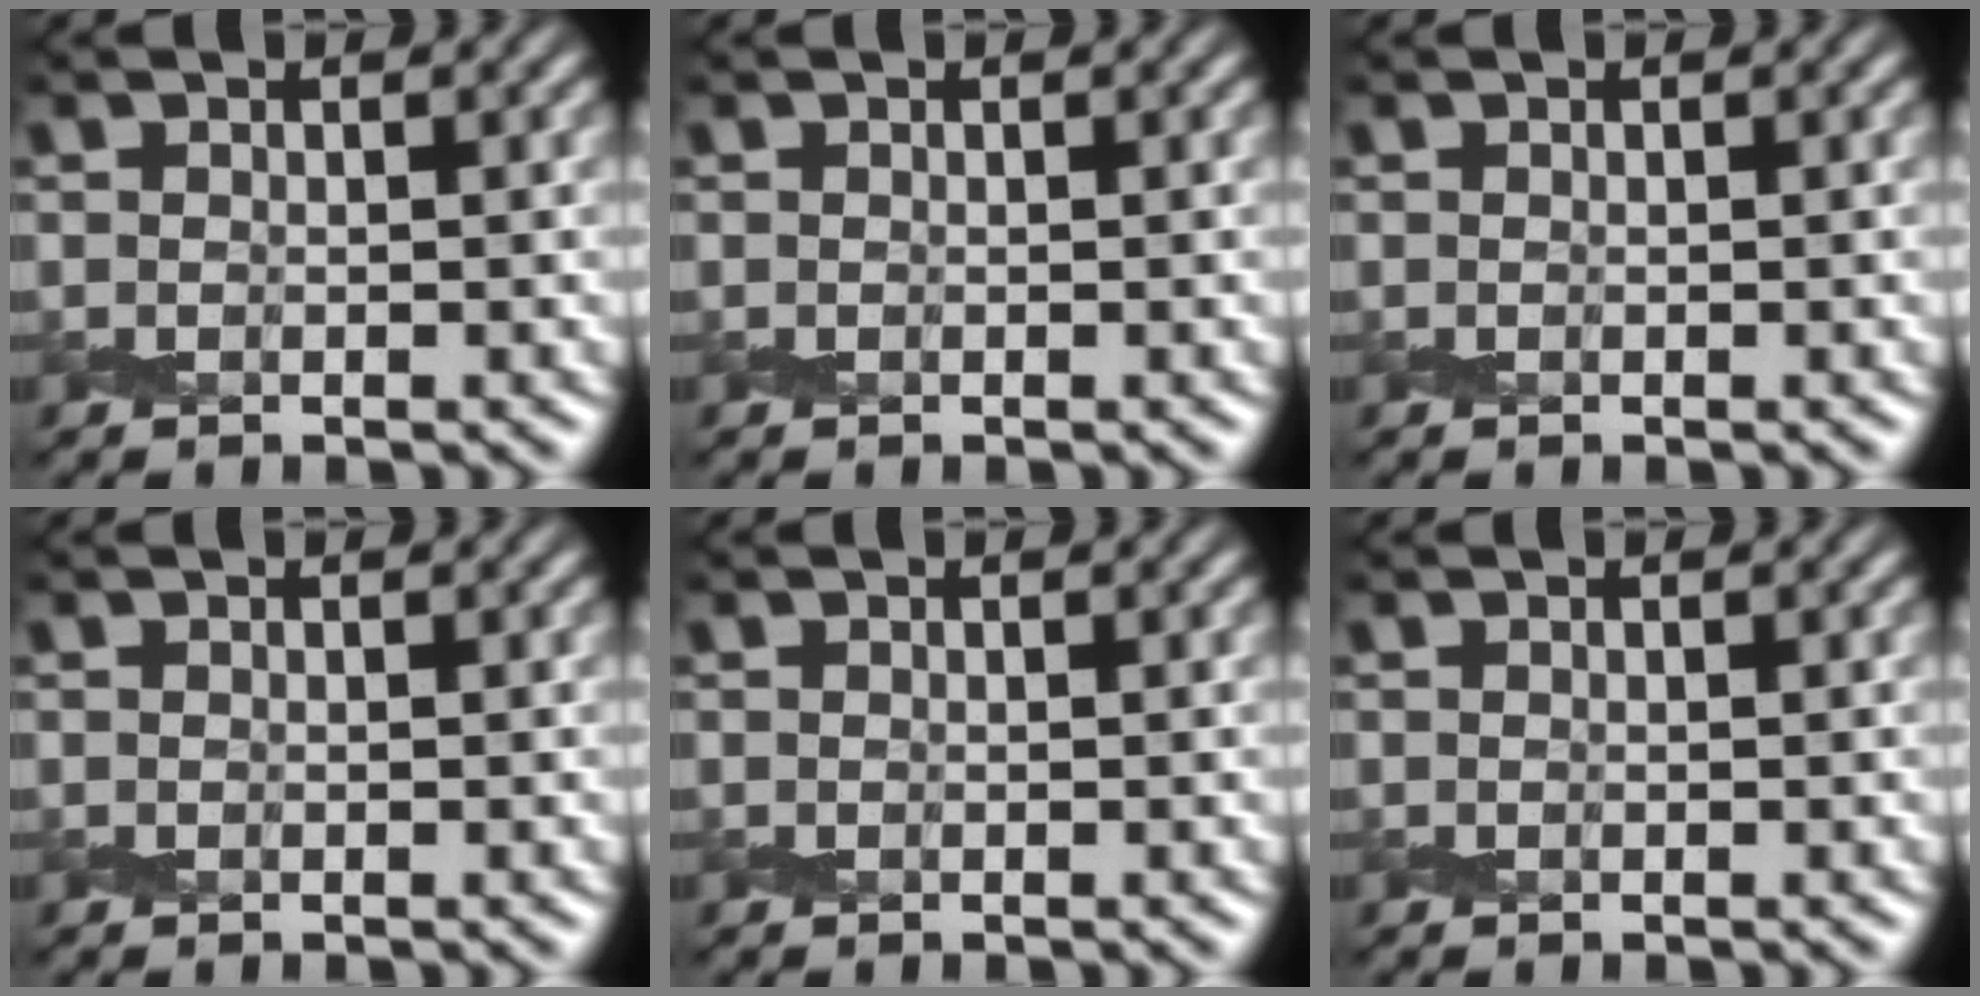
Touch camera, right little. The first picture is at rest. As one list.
[{"total": 0.0}, {"total": 0.0}, {"total": 0.0}, {"total": 0.0}, {"total": 0.0}]